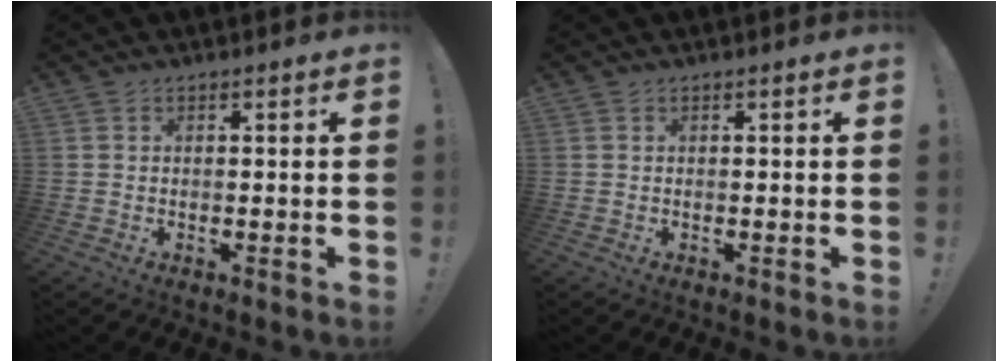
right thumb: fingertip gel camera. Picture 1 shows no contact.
{"total": 0.0}